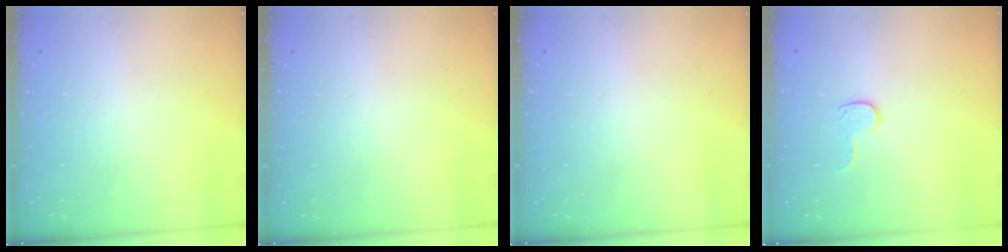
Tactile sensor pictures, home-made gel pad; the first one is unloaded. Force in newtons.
{"total": 0.0}
{"total": 0.0}
{"total": 6.8, "press": 6.8, "slide": 0.3}